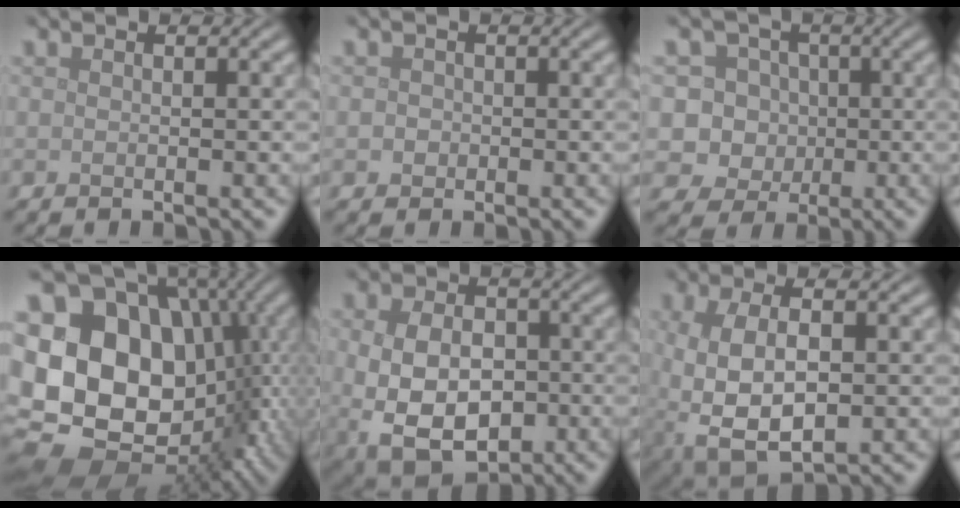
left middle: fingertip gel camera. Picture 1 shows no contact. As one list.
[{"total": 0.8, "force": [-0.1, 0.8, 0.2], "torque": [0.002, -0.003, -0.003]}, {"total": 5.8, "force": [0.6, 5.5, 1.9], "torque": [-0.018, 0.018, -0.009]}, {"total": 19.0, "force": [0.1, 14.9, 11.8], "torque": [-0.214, 0.004, 0.017]}, {"total": 8.9, "force": [-1.6, 6.2, 6.1], "torque": [-0.126, -0.032, -0.015]}, {"total": 7.6, "force": [-0.9, 4.2, 6.2], "torque": [-0.139, -0.021, -0.003]}]